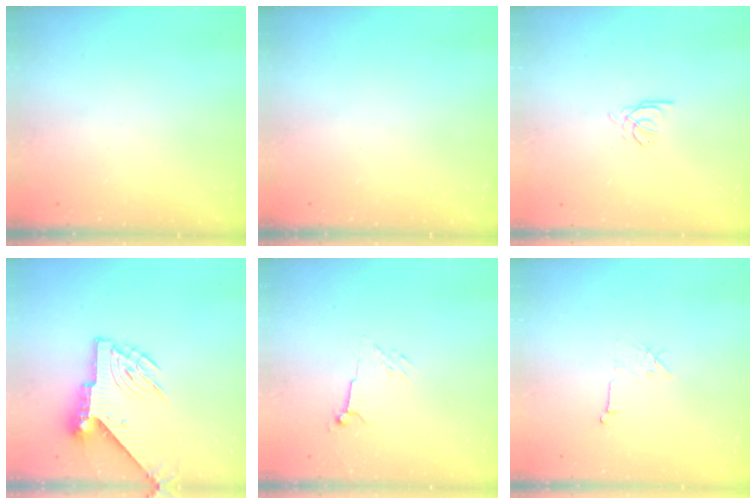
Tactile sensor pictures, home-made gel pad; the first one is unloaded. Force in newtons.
{"total": 0.0}
{"total": 0.7, "press": 0.6, "slide": 0.3}
{"total": 7.8, "press": 7.7, "slide": 1.3}
{"total": 4.5, "press": 4.4, "slide": 1.0}
{"total": 6.0, "press": 6.0, "slide": 0.5}